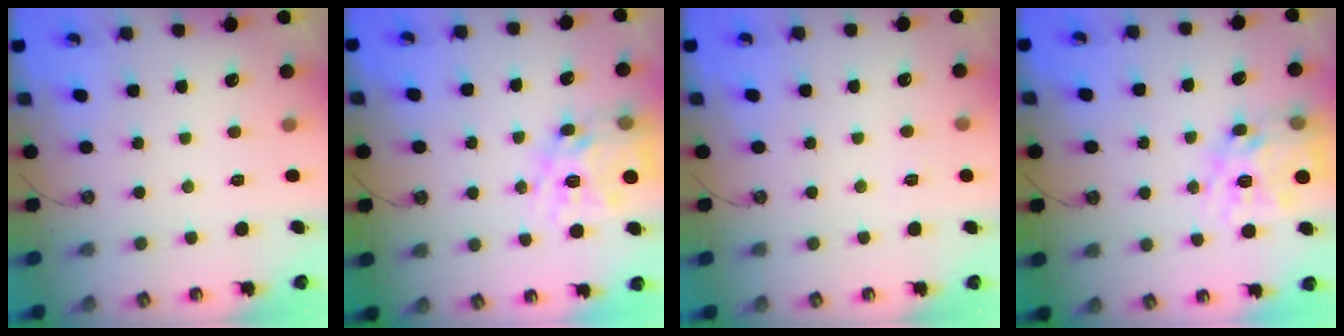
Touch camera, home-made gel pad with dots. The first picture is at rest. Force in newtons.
{"total": 16.2, "press": 16.1, "slide": 1.4}
{"total": 2.7, "press": 2.7, "slide": 0.4}
{"total": 16.2, "press": 16.1, "slide": 1.4}